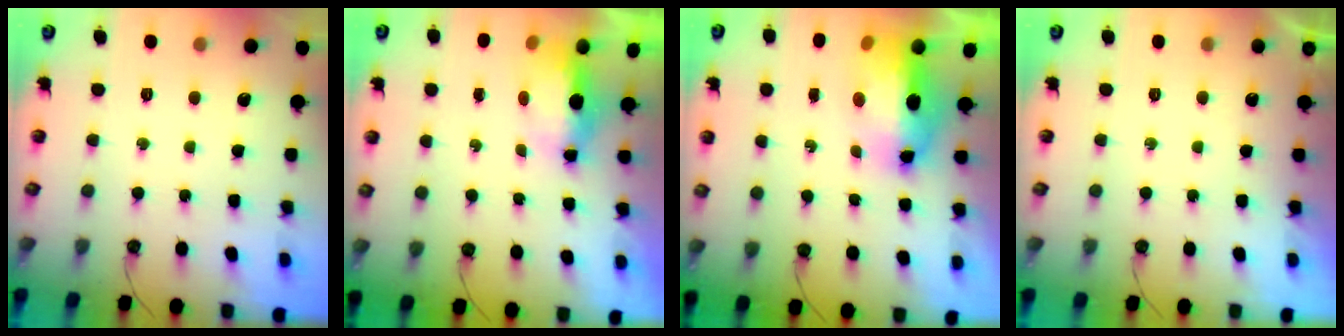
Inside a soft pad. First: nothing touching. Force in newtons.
{"total": 10.8, "press": 7.1, "slide": 8.1}
{"total": 11.3, "press": 11.2, "slide": 1.8}
{"total": 0.0}